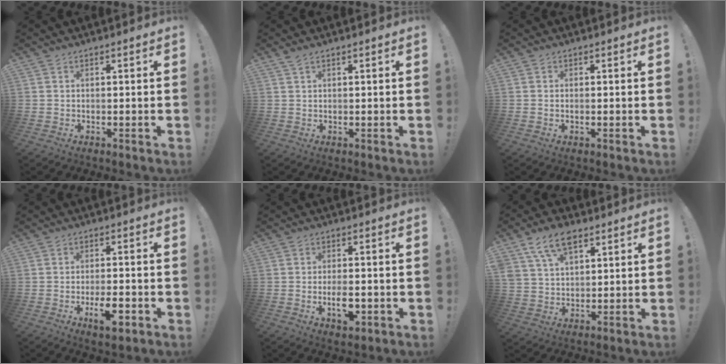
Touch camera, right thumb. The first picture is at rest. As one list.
[{"total": 1.3, "force": [0.9, 0.2, 1.0], "torque": [-0.024, 0.001, 0.017]}, {"total": 0.5, "force": [-0.2, 0.1, 0.5], "torque": [-0.004, -0.004, -0.005]}, {"total": 7.8, "force": [-3.6, 2.5, 6.4], "torque": [-0.100, 0.008, -0.059]}, {"total": 6.6, "force": [-2.0, 3.1, 5.5], "torque": [-0.081, 0.000, -0.032]}, {"total": 10.2, "force": [6.2, 5.7, 5.8], "torque": [-0.112, -0.013, 0.120]}]